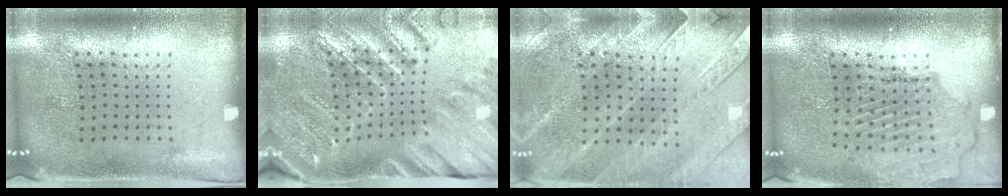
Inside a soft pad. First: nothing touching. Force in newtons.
{"total": 3.1, "press": 3.0, "slide": 0.7}
{"total": 2.8, "press": 2.7, "slide": 0.6}
{"total": 1.6, "press": 1.6, "slide": 0.2}